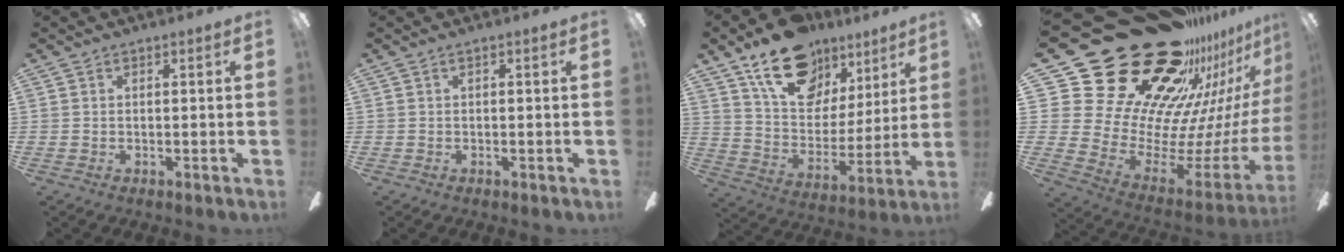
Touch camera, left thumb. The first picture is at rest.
{"total": 0.0}
{"total": 19.2, "force": [13.3, 11.0, 8.4], "torque": [-0.143, -0.078, 0.242]}
{"total": 39.1, "force": [24.5, 20.7, 22.4], "torque": [-0.301, -0.242, 0.516]}